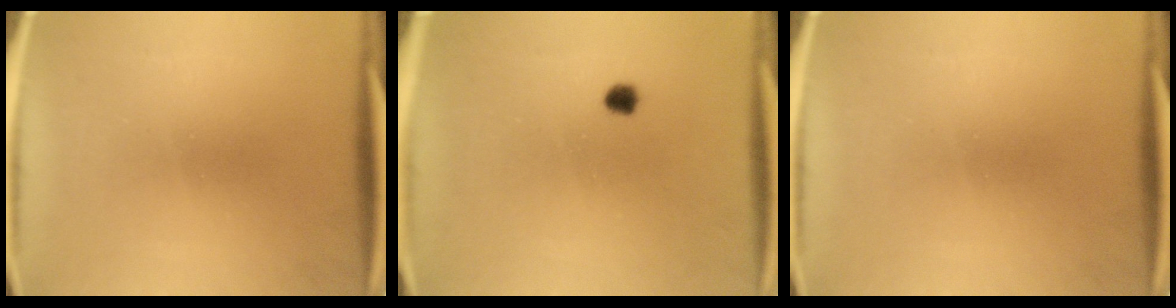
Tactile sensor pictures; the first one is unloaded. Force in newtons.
{"total": 1.9}
{"total": 0.0}